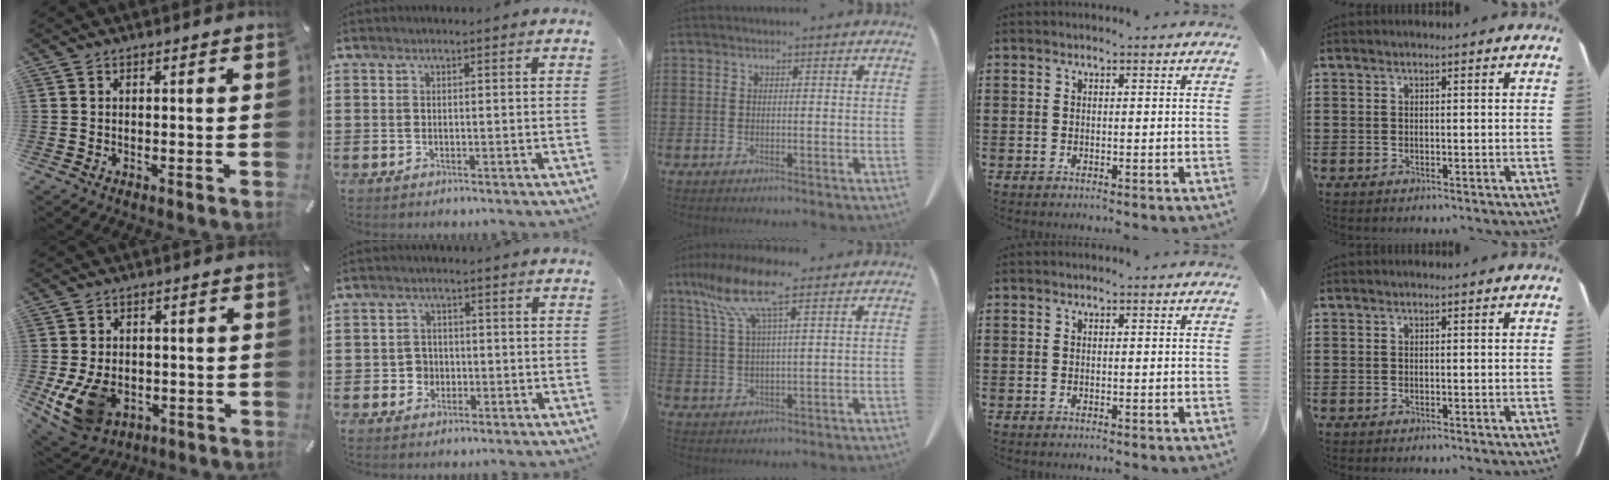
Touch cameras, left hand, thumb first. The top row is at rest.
{"thumb": {"total": 11.8, "force": [-3.5, 8.7, 7.1], "torque": [-0.144, 0.009, -0.057]}, "index": {"total": 2.6, "force": [-0.6, 2.4, 0.8], "torque": [-0.025, 0.004, -0.016]}, "middle": {"total": 9.6, "force": [6.0, 1.5, 7.4], "torque": [-0.168, -0.017, 0.103]}}